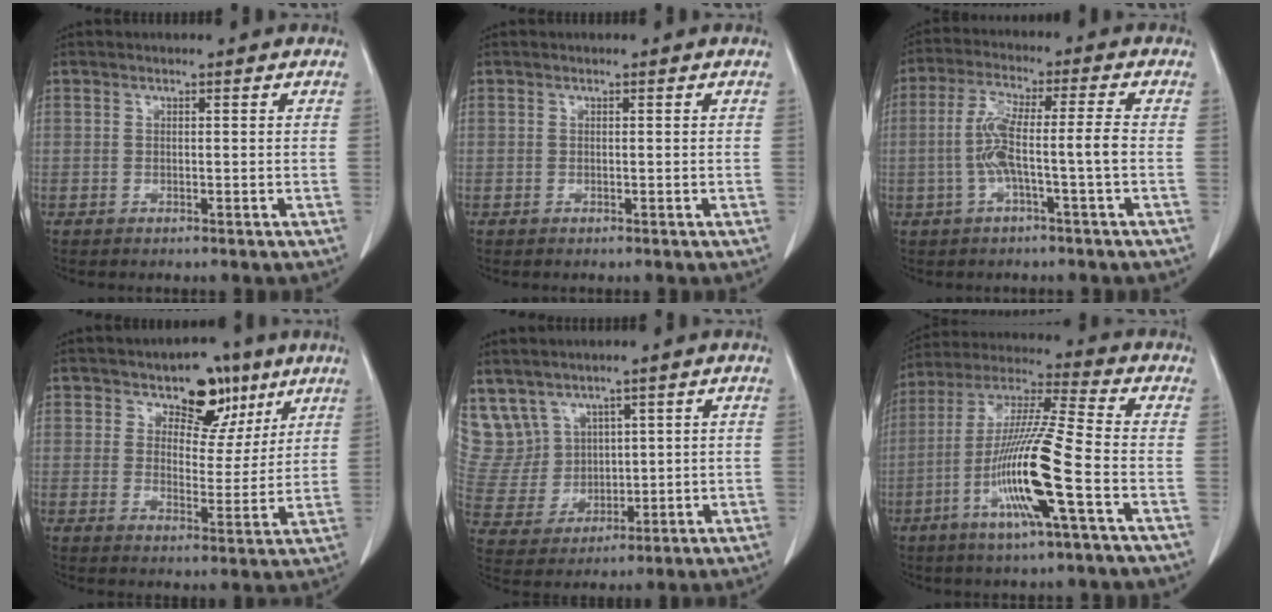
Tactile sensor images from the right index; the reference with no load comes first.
{"total": 0.0}
{"total": 7.3, "force": [-1.4, 0.0, 7.2], "torque": [-0.145, 0.020, -0.022]}
{"total": 8.1, "force": [5.0, 4.9, 4.0], "torque": [-0.042, 0.004, 0.075]}
{"total": 10.6, "force": [6.5, 8.2, 1.6], "torque": [-0.059, 0.045, 0.164]}
{"total": 14.8, "force": [-4.9, -0.4, 14.0], "torque": [-0.278, -0.010, -0.097]}